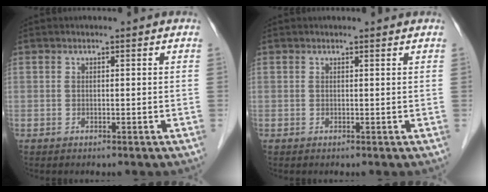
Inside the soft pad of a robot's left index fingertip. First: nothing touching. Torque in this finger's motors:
{"motor_torque": [0.09, -0.08, -0.01, 0.01]}